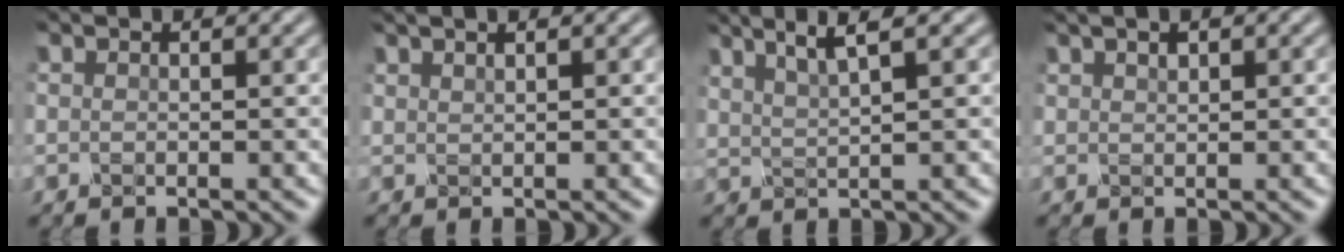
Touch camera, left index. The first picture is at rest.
{"total": 0.6, "force": [0.6, 0.0, 0.2], "torque": [-0.003, 0.003, 0.012]}
{"total": 3.1, "force": [1.9, 0.4, 2.4], "torque": [-0.040, 0.010, 0.039]}
{"total": 1.2, "force": [0.8, 0.5, 0.8], "torque": [-0.013, 0.005, 0.019]}